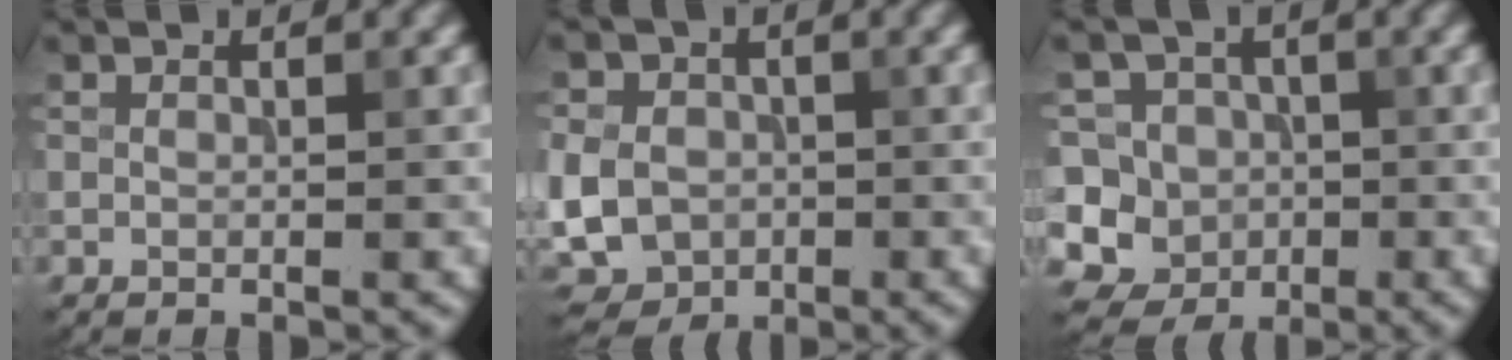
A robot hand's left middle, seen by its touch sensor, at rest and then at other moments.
{"total": 7.9, "force": [-1.5, 6.8, 3.9], "torque": [-0.092, -0.017, -0.052]}
{"total": 10.6, "force": [-0.7, 10.0, 3.7], "torque": [-0.088, 0.038, -0.050]}